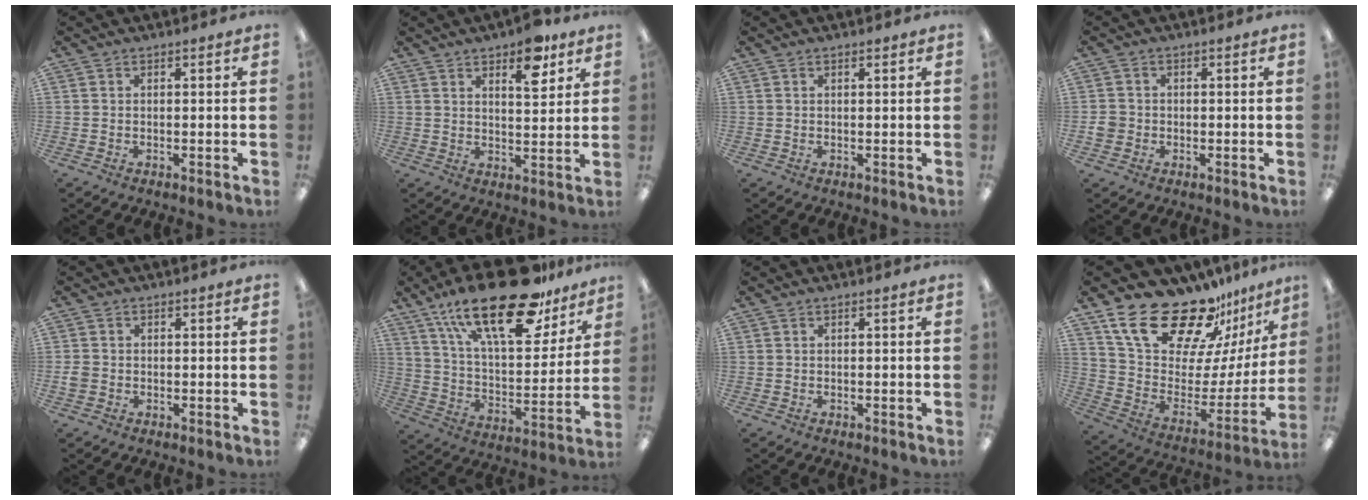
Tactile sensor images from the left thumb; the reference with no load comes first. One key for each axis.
{"total": 9.0, "fx": 6.0, "fy": 3.8, "fz": 5.5, "tx": -0.059, "ty": -0.032, "tz": 0.096}
{"total": 0.7, "fx": 0.6, "fy": 0.2, "fz": 0.3, "tx": -0.007, "ty": 0.001, "tz": 0.010}
{"total": 2.8, "fx": -0.7, "fy": 2.6, "fz": 0.6, "tx": -0.010, "ty": 0.006, "tz": -0.014}
{"total": 2.1, "fx": -0.5, "fy": 1.9, "fz": 0.8, "tx": -0.012, "ty": 0.005, "tz": -0.010}
{"total": 27.4, "fx": 17.7, "fy": 11.1, "fz": 17.6, "tx": -0.276, "ty": -0.097, "tz": 0.298}
{"total": 0.0}
{"total": 24.6, "fx": 19.2, "fy": 10.3, "fz": 11.4, "tx": -0.194, "ty": -0.133, "tz": 0.345}